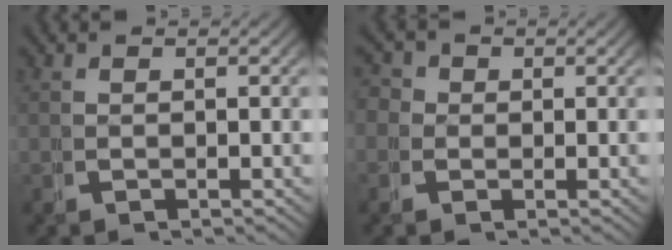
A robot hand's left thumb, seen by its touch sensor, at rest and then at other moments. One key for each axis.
{"total": 3.2, "fx": 0.5, "fy": 3.0, "fz": 1.2, "tx": -0.022, "ty": -0.003, "tz": -0.001}